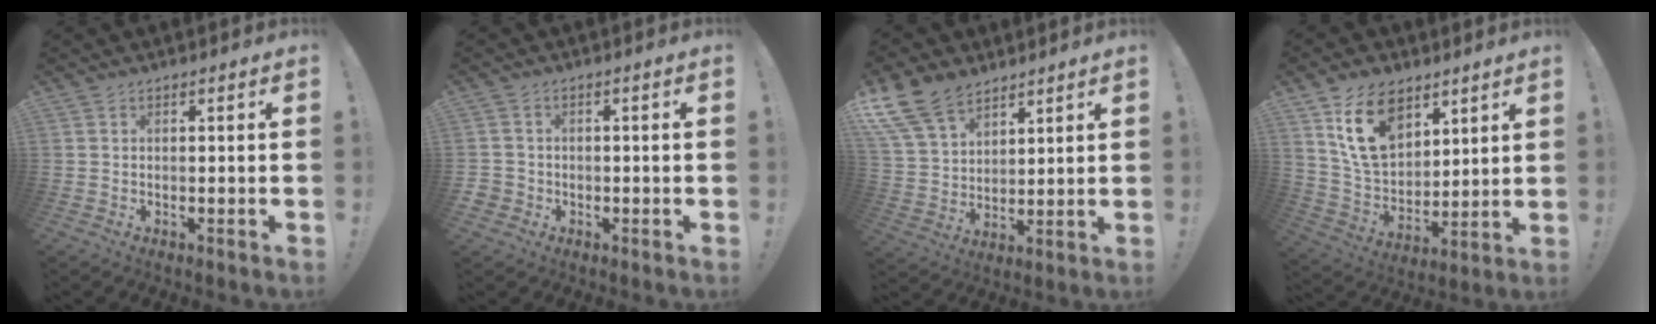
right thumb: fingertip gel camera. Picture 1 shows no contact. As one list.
[{"total": 2.8, "force": [-0.7, 2.6, 0.8], "torque": [-0.015, 0.001, -0.014]}, {"total": 14.9, "force": [10.1, 8.7, 6.6], "torque": [-0.134, -0.054, 0.198]}, {"total": 16.5, "force": [9.0, 10.8, 8.8], "torque": [-0.133, -0.042, 0.172]}]